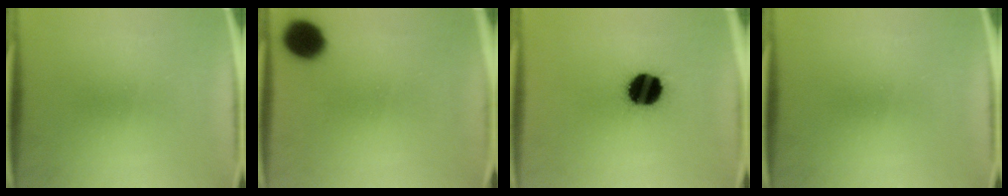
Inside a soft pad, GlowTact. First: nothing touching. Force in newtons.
{"total": 10.1}
{"total": 14.6}
{"total": 0.0}